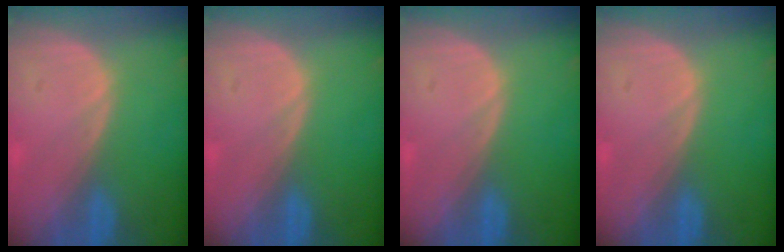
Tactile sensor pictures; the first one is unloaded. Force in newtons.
{"total": 0.0}
{"total": 0.0}
{"total": 0.0}